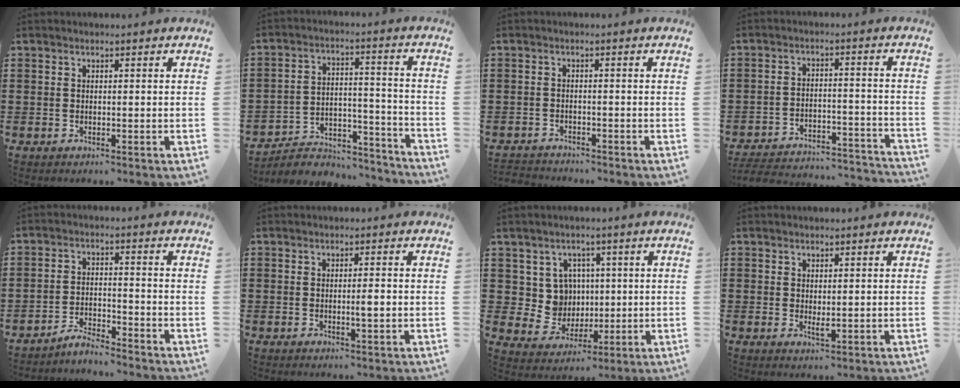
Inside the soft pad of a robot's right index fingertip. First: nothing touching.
{"total": 4.6, "force": [-4.2, 1.7, 0.8], "torque": [-0.017, 0.008, -0.086]}
{"total": 1.8, "force": [-1.8, 0.2, -0.1], "torque": [-0.003, 0.000, -0.040]}
{"total": 4.3, "force": [-4.1, 0.5, 1.2], "torque": [-0.032, -0.008, -0.087]}
{"total": 3.6, "force": [-3.5, 0.0, 0.4], "torque": [-0.013, 0.003, -0.073]}
{"total": 2.1, "force": [-0.3, 0.1, 2.0], "torque": [-0.036, -0.004, -0.006]}
{"total": 6.9, "force": [1.9, 6.3, 2.1], "torque": [-0.056, 0.001, 0.038]}
{"total": 1.4, "force": [0.4, 0.6, 1.2], "torque": [-0.023, -0.002, 0.008]}